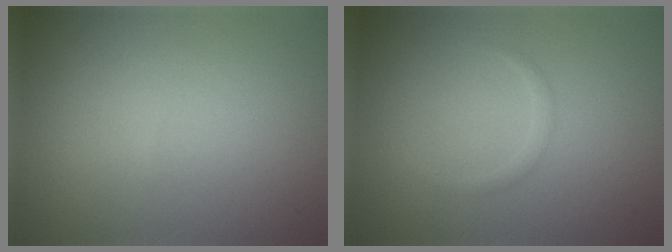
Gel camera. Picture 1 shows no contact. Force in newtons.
{"total": 0.8, "press": 0.8, "slide": 0.1}